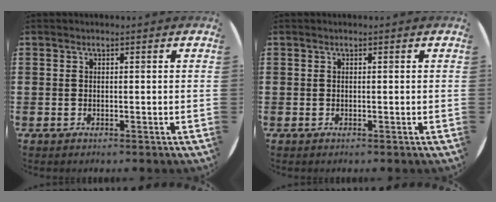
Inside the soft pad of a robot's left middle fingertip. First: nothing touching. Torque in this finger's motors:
{"motor_torque": [0.00, 0.01, 0.00, -0.01]}